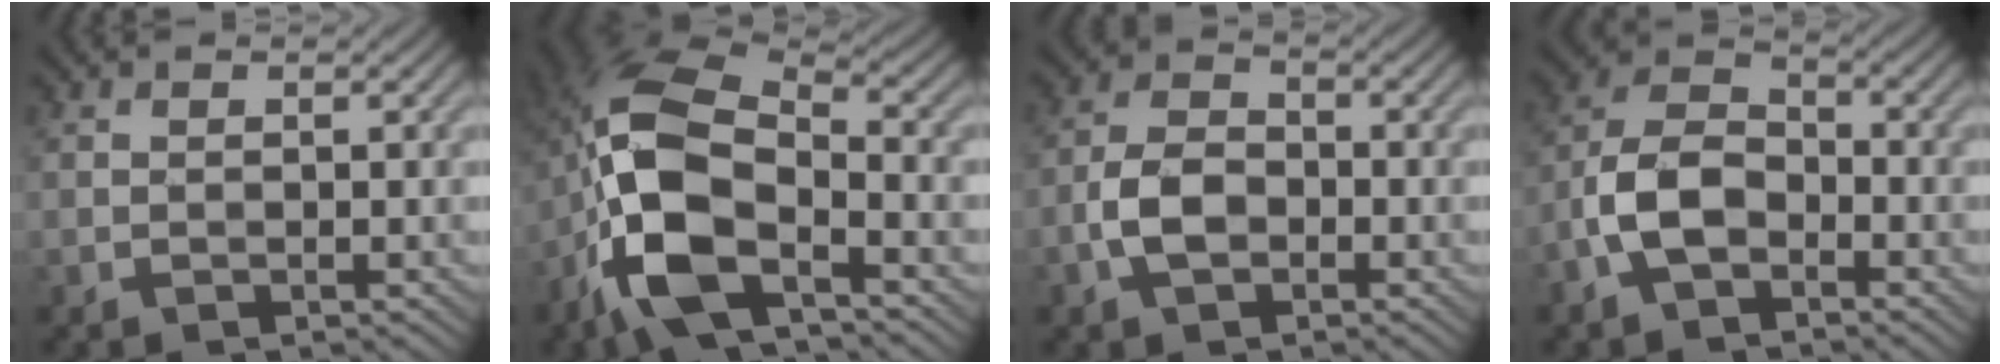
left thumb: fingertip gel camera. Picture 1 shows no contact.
{"total": 12.5, "force": [-5.1, 5.6, 10.0], "torque": [-0.227, -0.003, -0.107]}
{"total": 5.0, "force": [-1.9, 3.0, 3.5], "torque": [-0.072, 0.004, -0.044]}
{"total": 7.1, "force": [-3.4, 3.9, 4.8], "torque": [-0.104, 0.011, -0.076]}